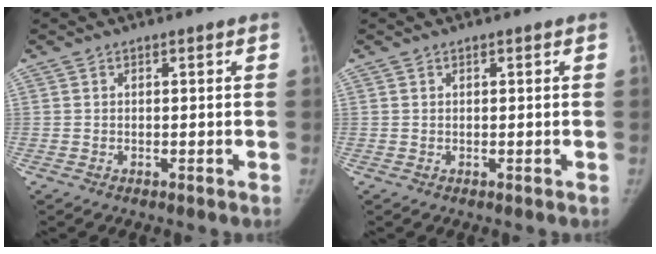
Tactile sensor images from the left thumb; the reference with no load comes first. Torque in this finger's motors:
{"motor_torque": [-0.26, 0.33, 0.02, -0.04, 0.00]}